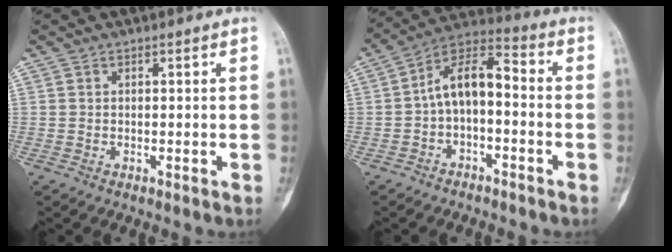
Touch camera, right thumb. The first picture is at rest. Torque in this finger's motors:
{"motor_torque": [0.18, 0.18, 0.83, -0.64, 0.10]}